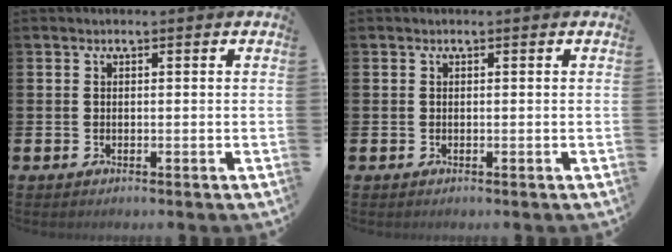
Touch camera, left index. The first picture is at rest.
{"total": 0.0}